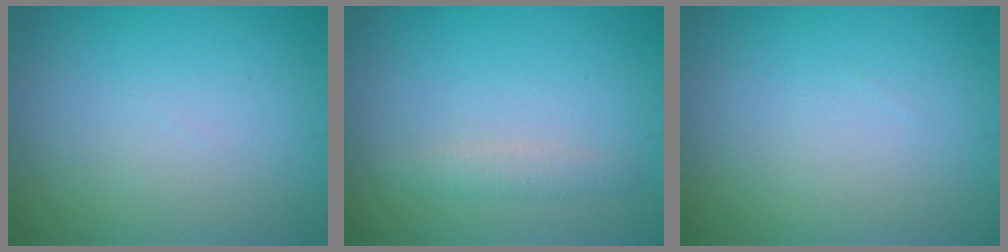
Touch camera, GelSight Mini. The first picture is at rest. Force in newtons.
{"total": 1.4, "press": 1.4, "slide": 0.0}
{"total": 0.0}